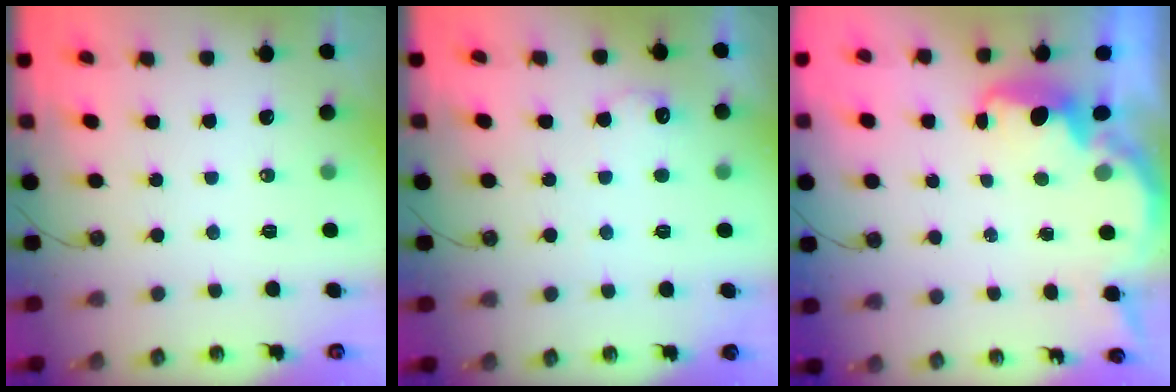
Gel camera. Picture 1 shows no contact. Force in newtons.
{"total": 6.1, "press": 6.1, "slide": 0.5}
{"total": 2.7, "press": 2.5, "slide": 0.9}